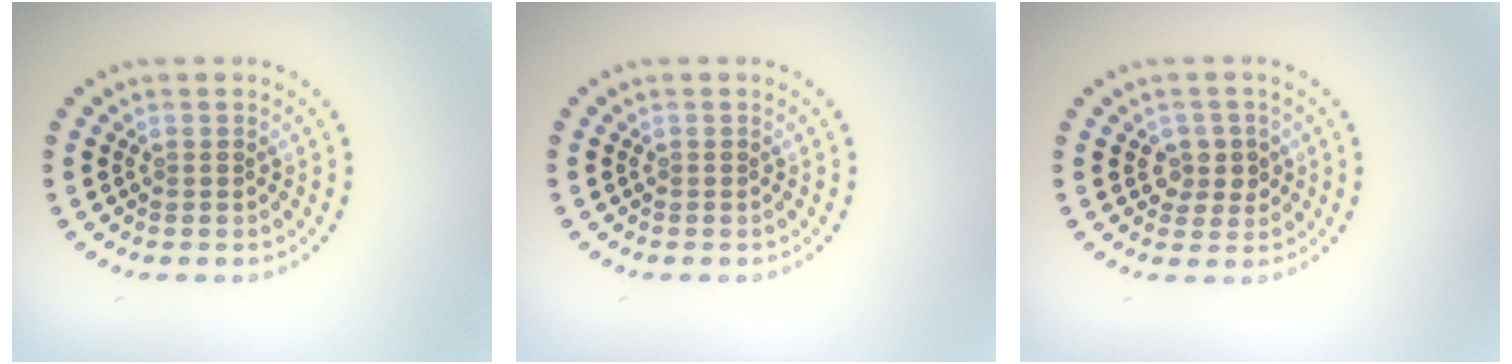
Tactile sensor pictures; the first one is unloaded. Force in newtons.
{"total": 0.0}
{"total": 2.4, "press": 2.2, "slide": 0.8}